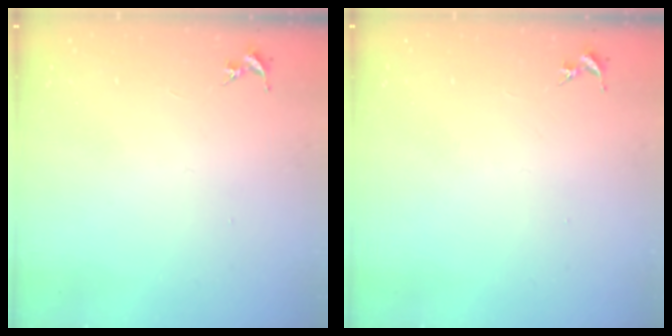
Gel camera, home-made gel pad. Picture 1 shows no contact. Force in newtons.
{"total": 0.0}